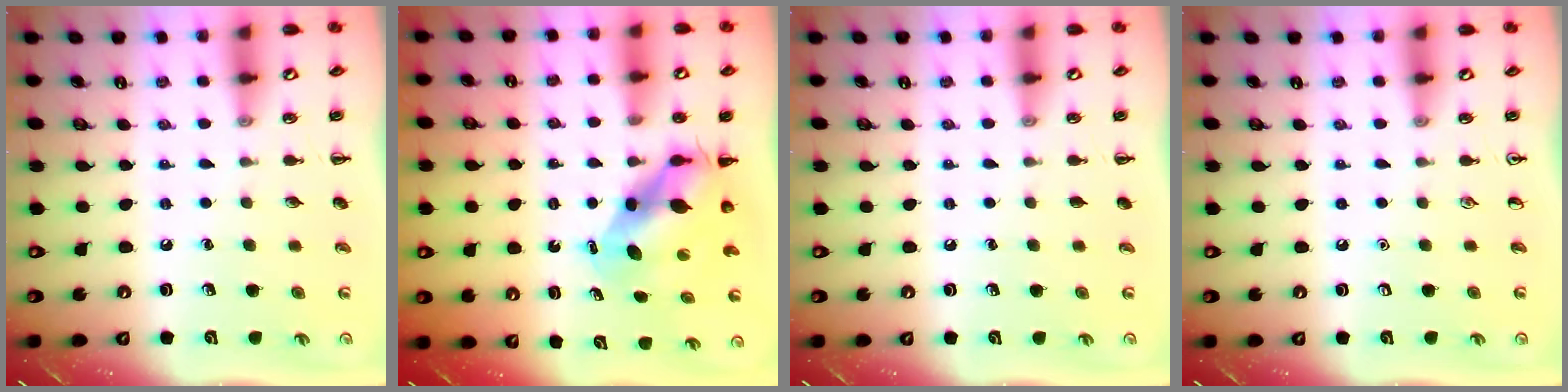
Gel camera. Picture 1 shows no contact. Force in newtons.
{"total": 8.4, "press": 8.3, "slide": 1.3}
{"total": 0.0}
{"total": 0.0}